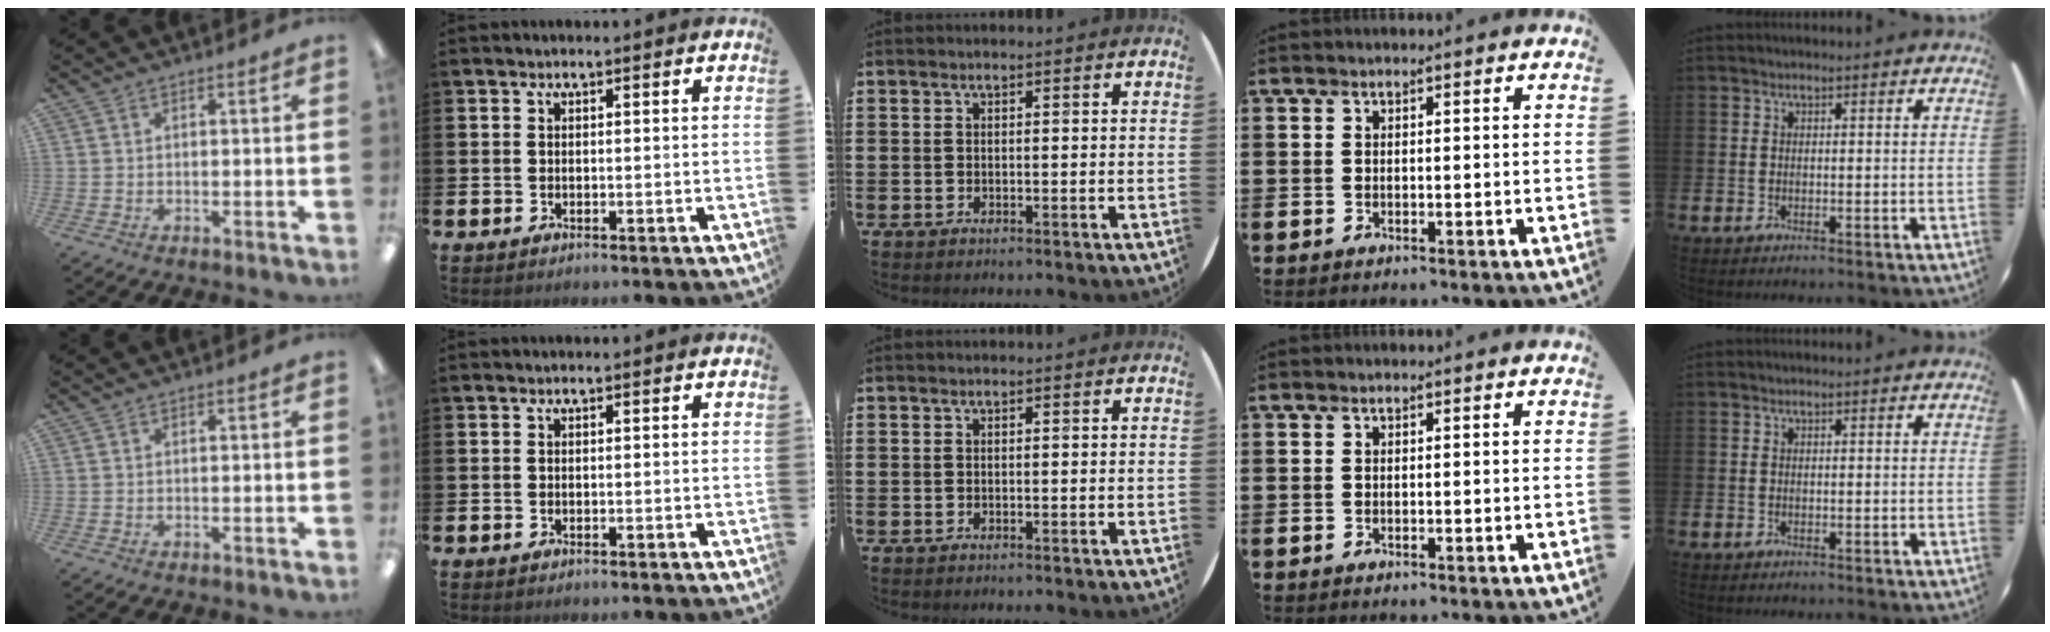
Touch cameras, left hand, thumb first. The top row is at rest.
{}